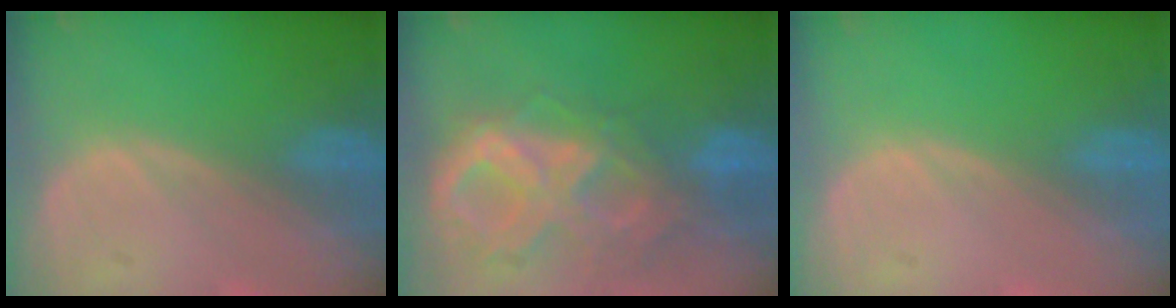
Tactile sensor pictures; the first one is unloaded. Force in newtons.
{"total": 10.6, "press": 9.0, "slide": 5.7}
{"total": 0.0}